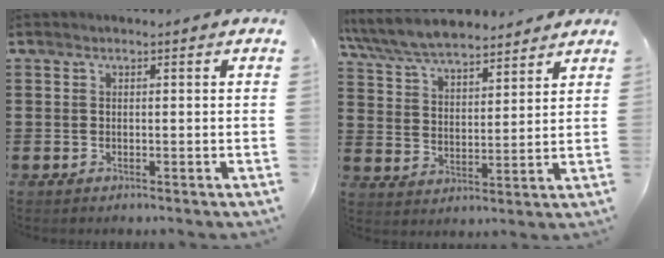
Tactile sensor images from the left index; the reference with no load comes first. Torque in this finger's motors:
{"motor_torque": [0.55, -0.70, 1.01, 0.14]}